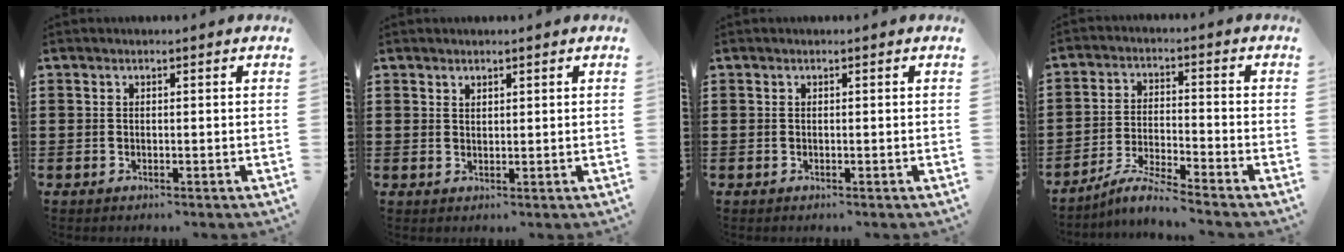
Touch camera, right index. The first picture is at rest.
{"total": 1.2, "force": [1.1, 0.6, 0.1], "torque": [-0.003, 0.002, 0.022]}
{"total": 0.0}
{"total": 5.3, "force": [-4.9, -0.1, 2.0], "torque": [-0.050, -0.008, -0.098]}